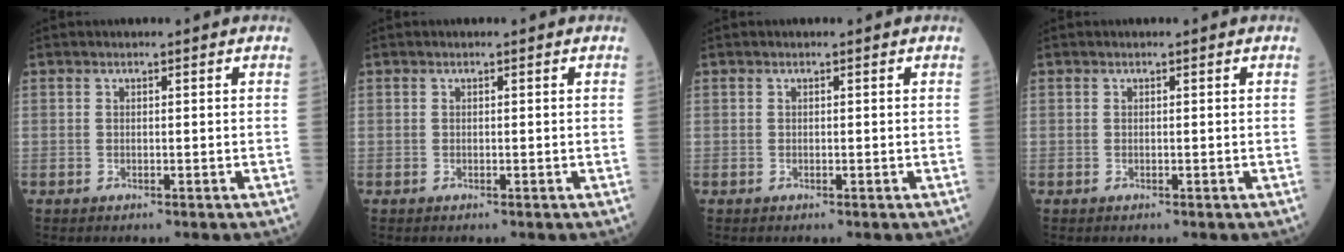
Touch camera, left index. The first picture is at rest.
{"total": 0.0}
{"total": 0.0}
{"total": 0.0}